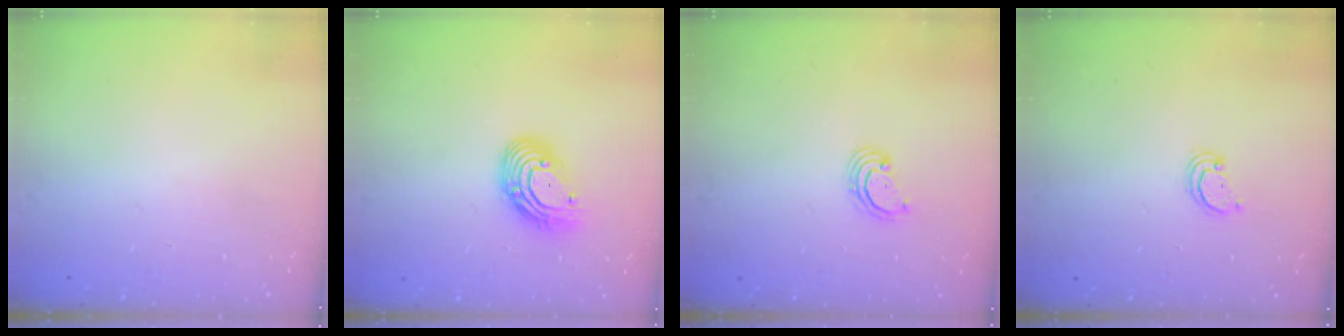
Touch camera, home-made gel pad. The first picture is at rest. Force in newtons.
{"total": 11.1, "press": 11.1, "slide": 0.7}
{"total": 2.8, "press": 2.8, "slide": 0.3}
{"total": 2.4, "press": 2.4, "slide": 0.2}